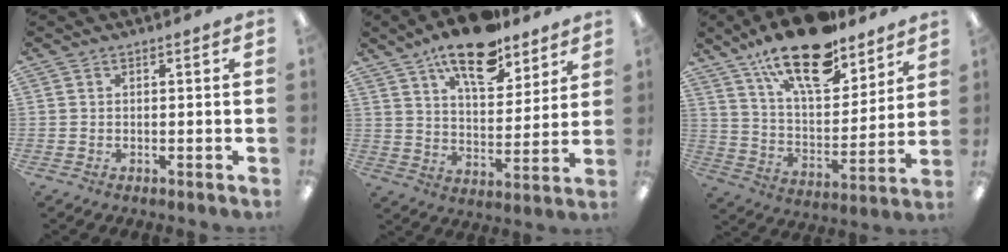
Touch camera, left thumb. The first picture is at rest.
{"total": 17.0, "force": [12.5, 6.9, 9.3], "torque": [-0.144, -0.066, 0.212]}
{"total": 21.3, "force": [15.3, 8.3, 12.3], "torque": [-0.209, -0.084, 0.263]}